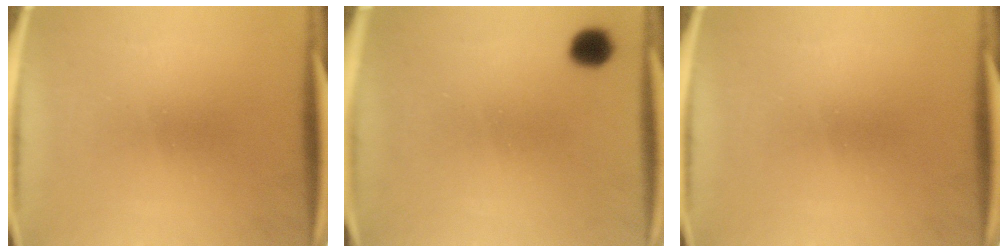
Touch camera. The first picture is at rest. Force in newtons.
{"total": 5.5}
{"total": 0.0}